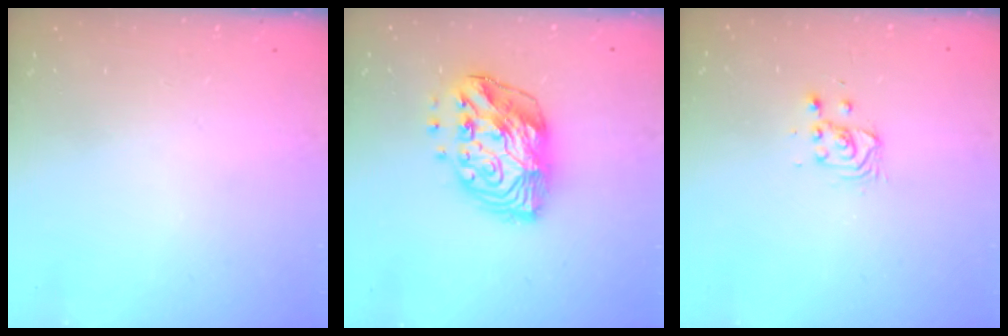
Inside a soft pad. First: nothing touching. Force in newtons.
{"total": 13.7, "press": 13.6, "slide": 1.2}
{"total": 3.1, "press": 3.1, "slide": 0.3}